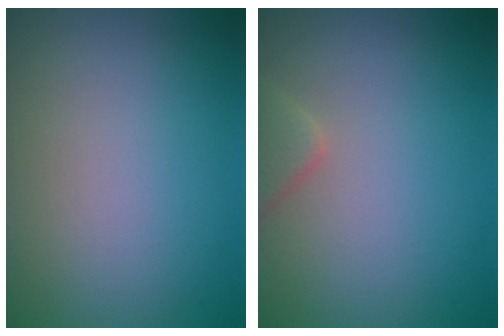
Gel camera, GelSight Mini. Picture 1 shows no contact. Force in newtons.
{"total": 1.7, "press": 1.7, "slide": 0.1}